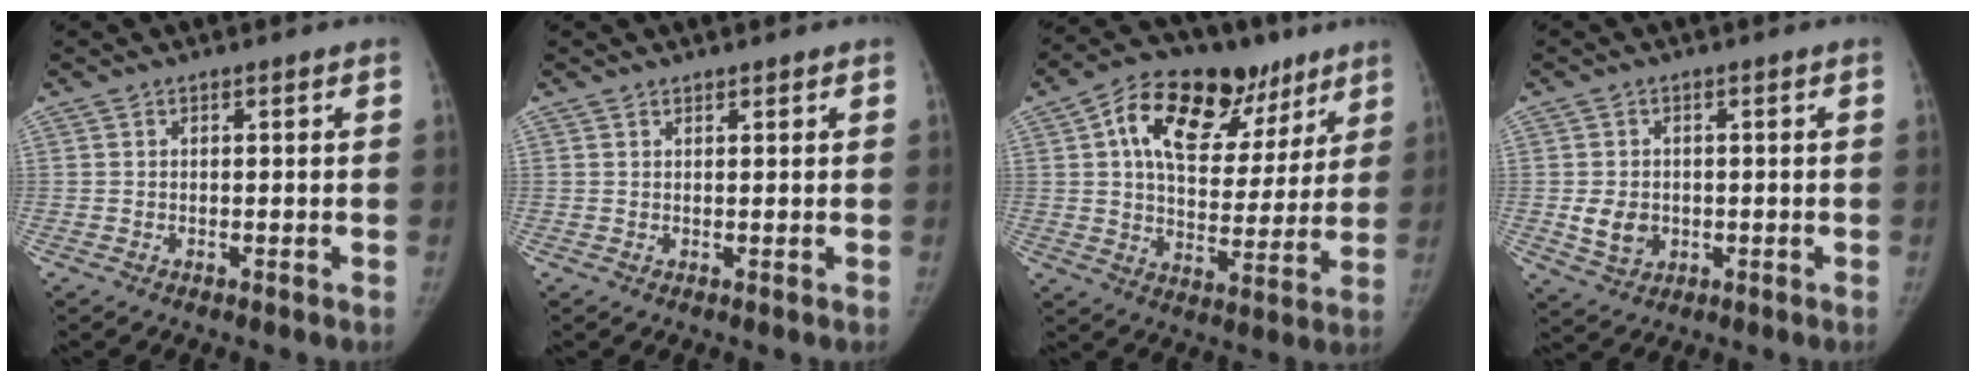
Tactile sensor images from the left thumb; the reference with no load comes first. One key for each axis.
{"total": 0.6, "fx": 0.5, "fy": 0.1, "fz": 0.1, "tx": -0.004, "ty": -0.004, "tz": 0.009}
{"total": 22.1, "fx": 11.1, "fy": 12.9, "fz": 14.0, "tx": -0.174, "ty": 0.002, "tz": 0.175}
{"total": 5.2, "fx": -0.6, "fy": 4.3, "fz": 2.9, "tx": -0.033, "ty": 0.000, "tz": 0.001}